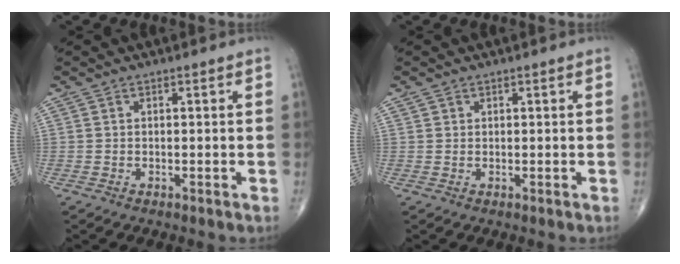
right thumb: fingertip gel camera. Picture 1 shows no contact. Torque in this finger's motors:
{"motor_torque": [0.09, -0.43, -0.06, 0.06, 0.05]}